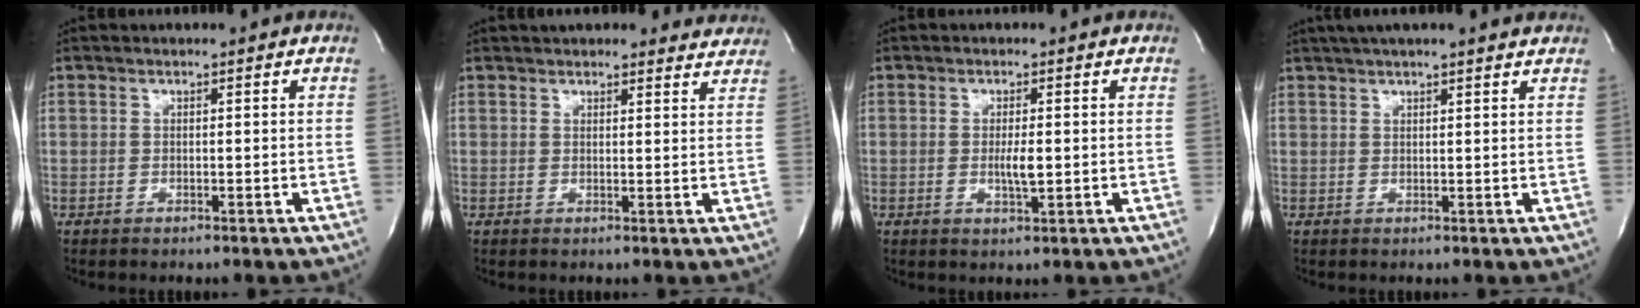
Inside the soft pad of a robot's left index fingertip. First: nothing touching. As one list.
[{"total": 10.9, "force": [10.1, 3.1, 2.5], "torque": [-0.004, 0.016, 0.106]}, {"total": 2.9, "force": [-0.2, 0.6, 2.8], "torque": [-0.054, -0.003, -0.003]}, {"total": 11.0, "force": [9.4, 1.1, 5.6], "torque": [-0.090, 0.036, 0.122]}]